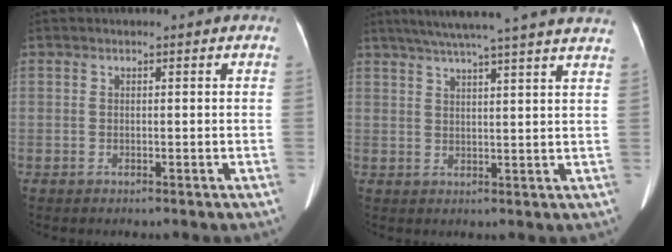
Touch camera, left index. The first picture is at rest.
{"total": 21.1, "force": [18.2, -0.2, 10.8], "torque": [-0.174, 0.017, 0.233]}